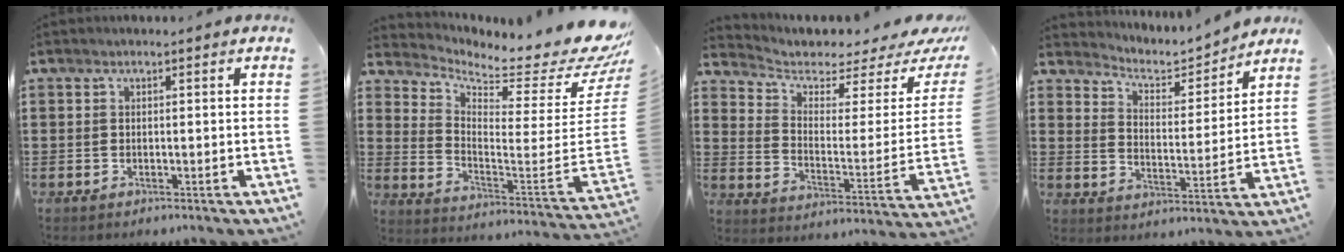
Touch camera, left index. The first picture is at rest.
{"total": 5.3, "force": [4.7, 0.7, 2.3], "torque": [-0.060, -0.060, 0.073]}
{"total": 3.7, "force": [2.9, 1.5, 1.6], "torque": [-0.047, -0.033, 0.044]}
{"total": 3.7, "force": [3.4, 1.4, 0.8], "torque": [-0.040, -0.027, 0.050]}